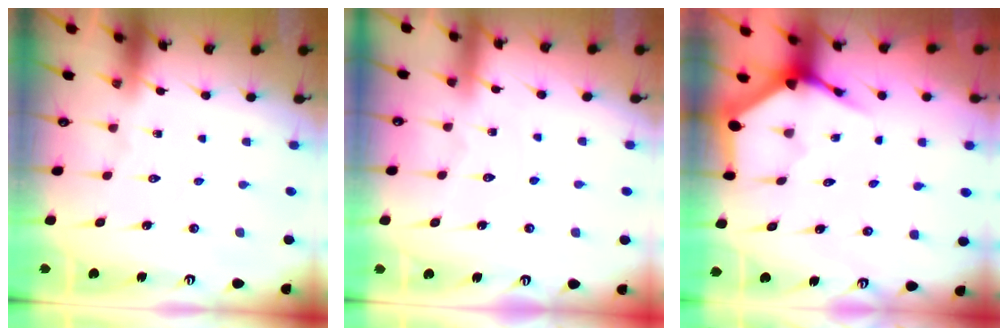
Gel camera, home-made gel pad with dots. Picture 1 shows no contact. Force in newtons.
{"total": 2.8, "press": 2.8, "slide": 0.3}
{"total": 3.7, "press": 3.6, "slide": 0.4}